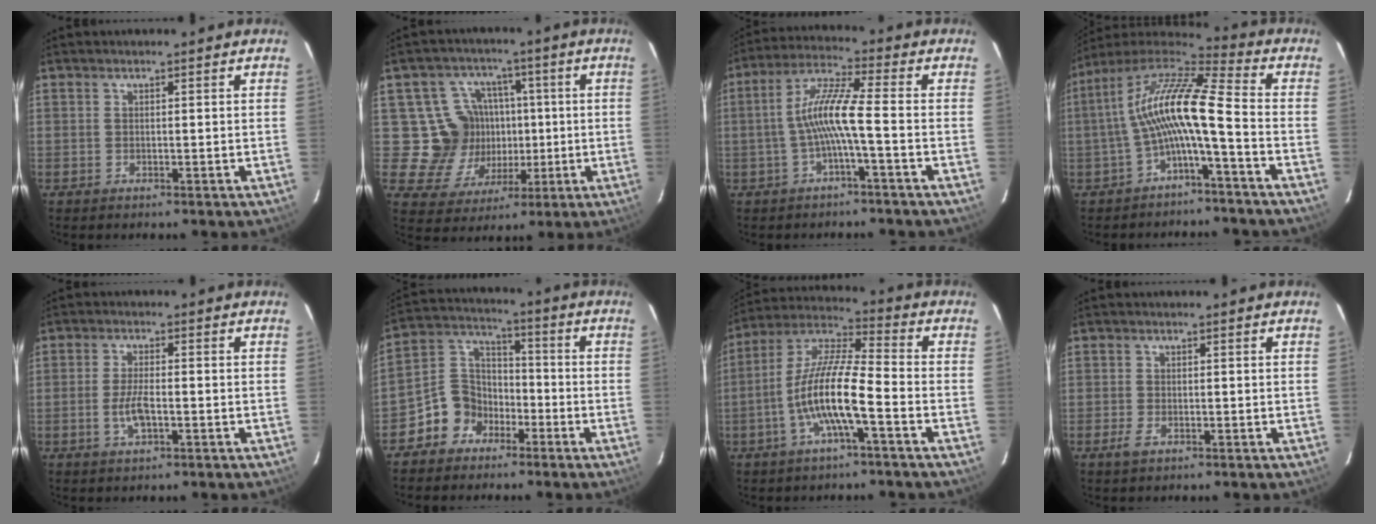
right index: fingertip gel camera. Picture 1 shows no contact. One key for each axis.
{"total": 11.7, "fx": 0.4, "fy": 11.3, "fz": 3.0, "tx": -0.065, "ty": 0.019, "tz": 0.013}
{"total": 8.2, "fx": -2.1, "fy": 0.0, "fz": 7.9, "tx": -0.173, "ty": 0.015, "tz": -0.039}
{"total": 13.4, "fx": -2.2, "fy": 1.5, "fz": 13.2, "tx": -0.256, "ty": 0.020, "tz": -0.048}
{"total": 4.6, "fx": -1.5, "fy": 1.5, "fz": 4.1, "tx": -0.084, "ty": -0.002, "tz": -0.028}
{"total": 8.7, "fx": -5.1, "fy": 6.8, "fz": 1.6, "tx": -0.041, "ty": 0.044, "tz": -0.100}
{"total": 12.4, "fx": -4.2, "fy": 1.6, "fz": 11.5, "tx": -0.233, "ty": 0.006, "tz": -0.087}
{"total": 2.2, "fx": -1.2, "fy": 1.0, "fz": 1.5, "tx": -0.034, "ty": -0.003, "tz": -0.022}